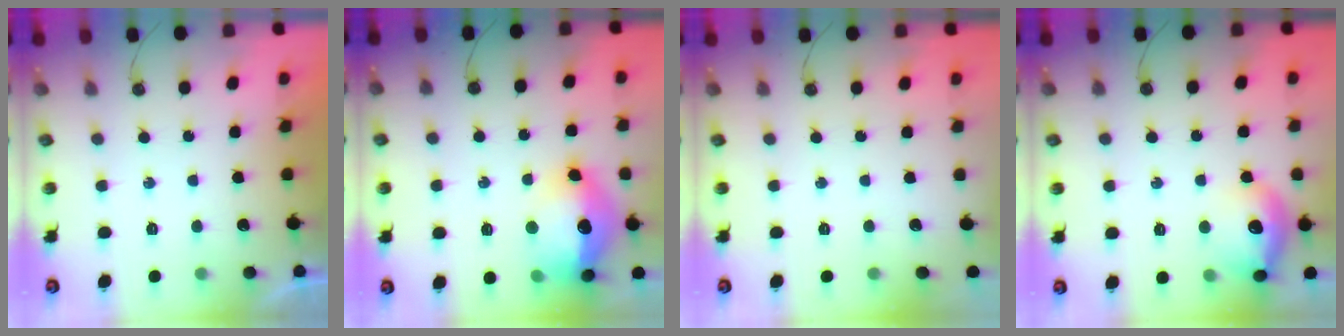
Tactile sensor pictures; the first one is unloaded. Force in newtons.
{"total": 18.1, "press": 18.1, "slide": 1.8}
{"total": 0.0}
{"total": 15.8, "press": 15.8, "slide": 1.0}